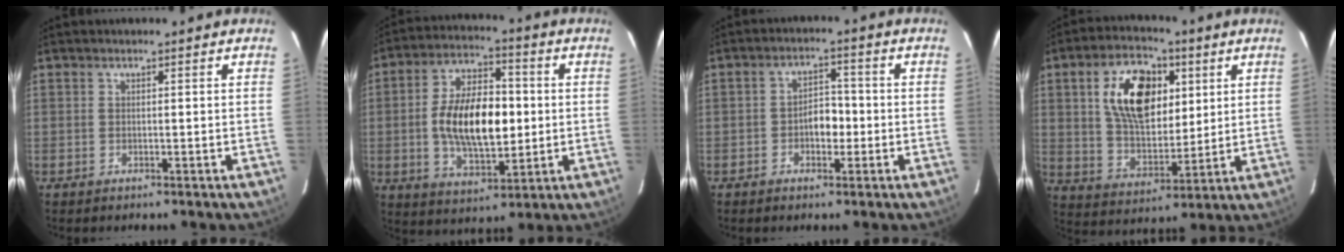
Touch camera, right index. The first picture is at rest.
{"total": 15.6, "force": [-0.5, 7.8, 13.6], "torque": [-0.247, 0.012, -0.003]}
{"total": 4.5, "force": [-1.3, 2.9, 3.2], "torque": [-0.053, 0.012, -0.017]}
{"total": 15.8, "force": [5.0, 9.3, 11.7], "torque": [-0.207, 0.016, 0.096]}